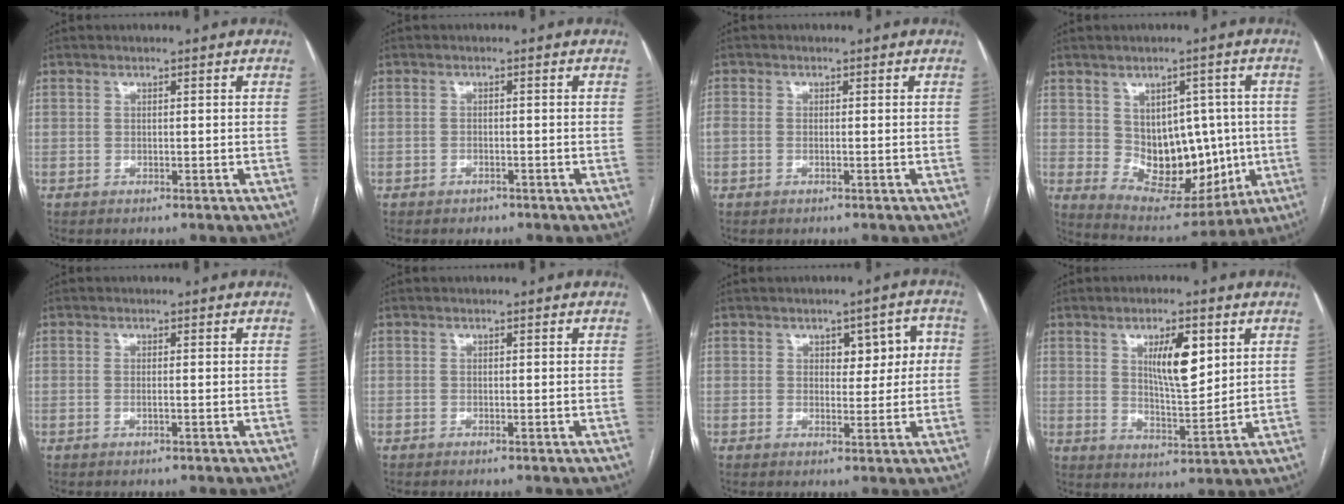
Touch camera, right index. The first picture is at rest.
{"total": 1.2, "force": [-0.9, 0.8, 0.3], "torque": [-0.008, 0.002, -0.012]}
{"total": 1.6, "force": [-0.3, 1.0, 1.3], "torque": [-0.037, 0.009, -0.002]}
{"total": 12.6, "force": [0.0, 8.3, 9.4], "torque": [-0.125, 0.020, 0.031]}
{"total": 0.7, "force": [-0.2, 0.0, 0.7], "torque": [-0.016, 0.000, -0.001]}
{"total": 0.0}
{"total": 5.6, "force": [1.2, 3.1, 4.5], "torque": [-0.043, 0.026, 0.018]}
{"total": 8.6, "force": [3.3, 2.5, 7.5], "torque": [-0.126, -0.001, 0.060]}